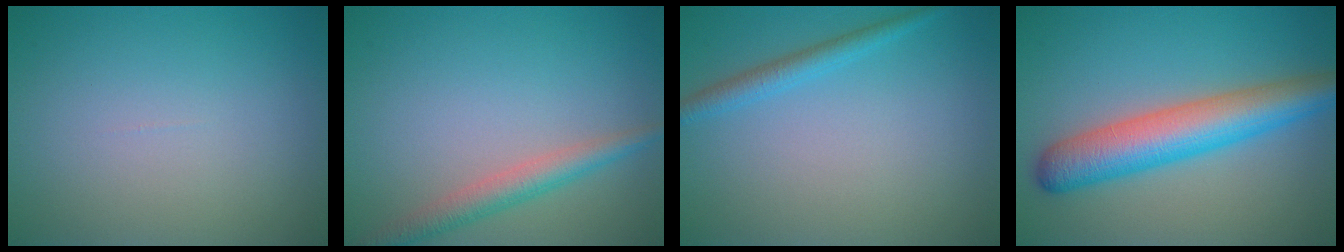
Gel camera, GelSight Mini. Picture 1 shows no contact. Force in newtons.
{"total": 2.9, "press": 2.9, "slide": 0.2}
{"total": 1.9, "press": 1.9, "slide": 0.1}
{"total": 7.1, "press": 7.1, "slide": 0.2}